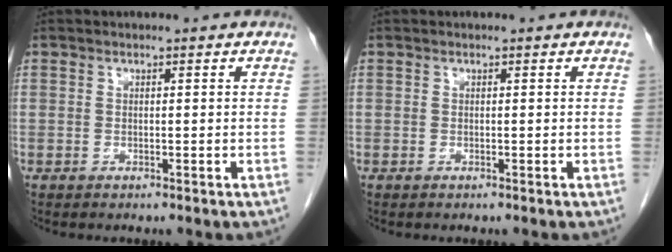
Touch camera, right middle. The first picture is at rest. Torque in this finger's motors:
{"motor_torque": [0.01, -0.34, 0.06, 0.00]}